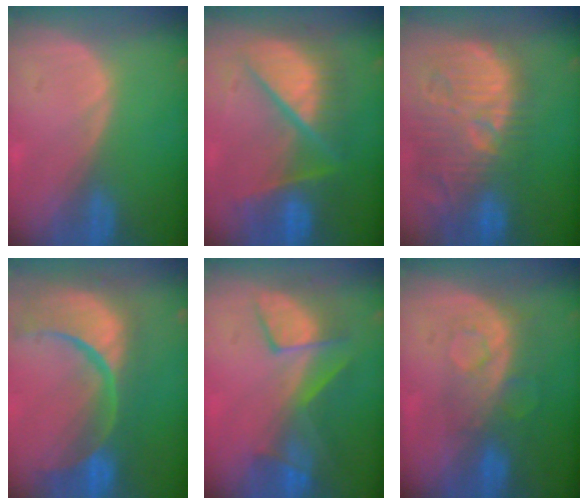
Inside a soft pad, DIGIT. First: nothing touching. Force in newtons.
{"total": 10.6, "press": 10.5, "slide": 1.4}
{"total": 14.0, "press": 12.8, "slide": 5.8}
{"total": 14.6, "press": 11.6, "slide": 8.9}
{"total": 7.6, "press": 7.2, "slide": 2.4}
{"total": 8.5, "press": 7.2, "slide": 4.6}